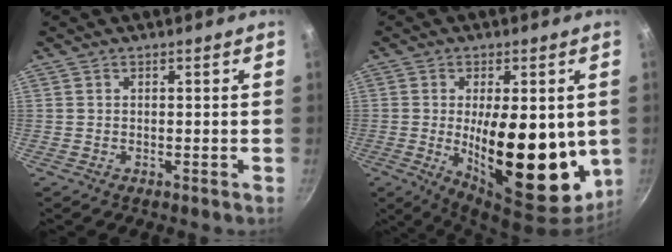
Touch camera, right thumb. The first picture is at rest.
{"total": 20.6, "force": [-1.0, 8.8, 18.6], "torque": [-0.254, -0.027, -0.006]}